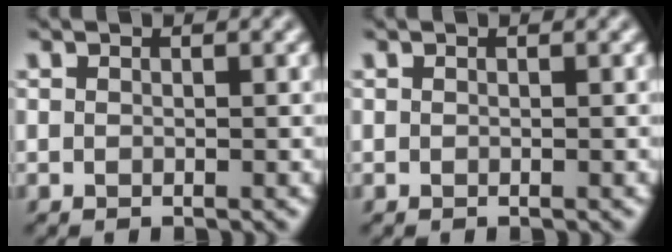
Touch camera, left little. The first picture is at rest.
{"total": 0.0}